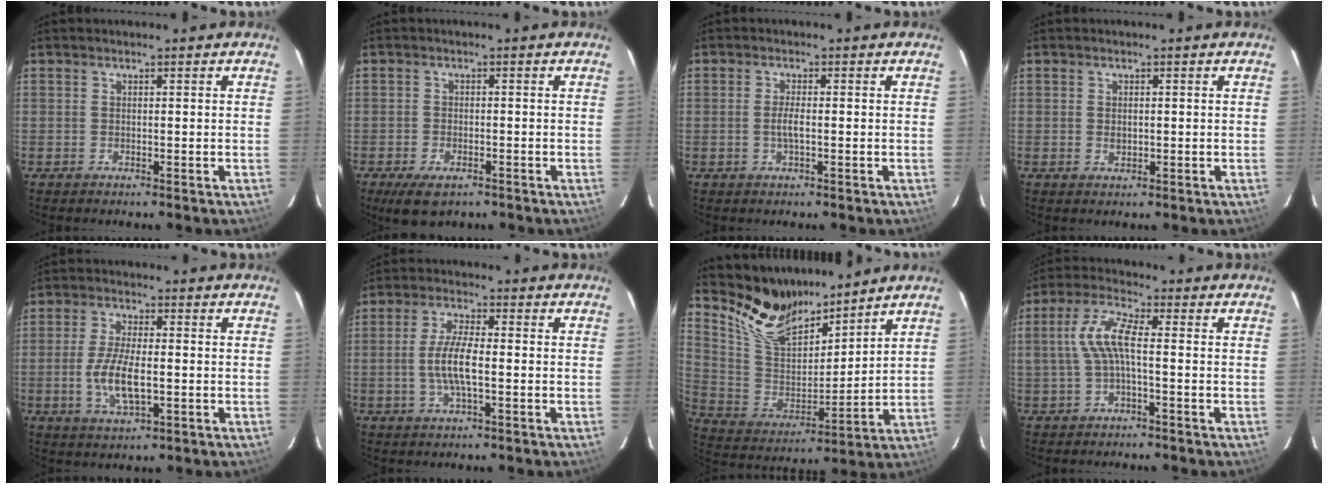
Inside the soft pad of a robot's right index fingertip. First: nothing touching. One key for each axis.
{"total": 5.8, "fx": -3.7, "fy": 2.9, "fz": 3.4, "tx": -0.079, "ty": -0.017, "tz": -0.061}
{"total": 1.6, "fx": -0.2, "fy": 0.2, "fz": 1.6, "tx": -0.031, "ty": -0.001, "tz": -0.004}
{"total": 1.6, "fx": 0.0, "fy": 1.1, "fz": 1.1, "tx": -0.017, "ty": 0.001, "tz": 0.002}
{"total": 8.7, "fx": -1.6, "fy": 3.1, "fz": 7.9, "tx": -0.162, "ty": -0.006, "tz": -0.029}
{"total": 6.9, "fx": -1.0, "fy": 1.7, "fz": 6.7, "tx": -0.133, "ty": 0.002, "tz": -0.020}
{"total": 13.5, "fx": 11.7, "fy": 4.4, "fz": 5.2, "tx": -0.123, "ty": -0.010, "tz": 0.232}
{"total": 6.8, "fx": -0.5, "fy": 1.8, "fz": 6.5, "tx": -0.139, "ty": 0.013, "tz": -0.007}